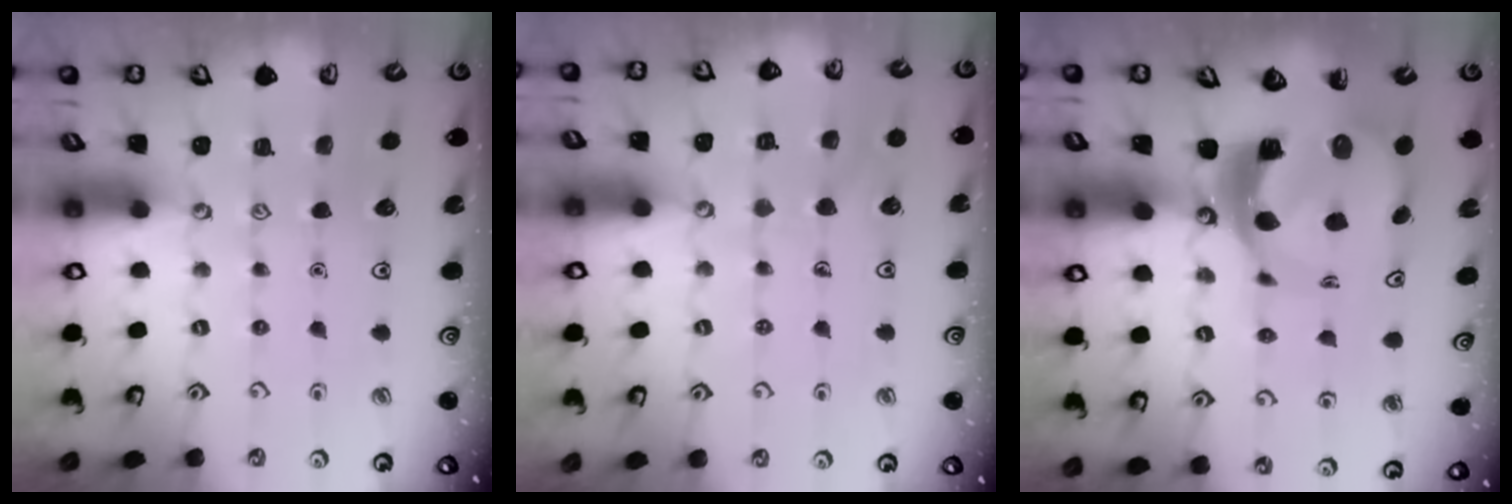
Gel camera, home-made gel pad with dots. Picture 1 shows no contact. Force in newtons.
{"total": 5.9, "press": 5.9, "slide": 0.5}
{"total": 10.1, "press": 10.0, "slide": 1.5}